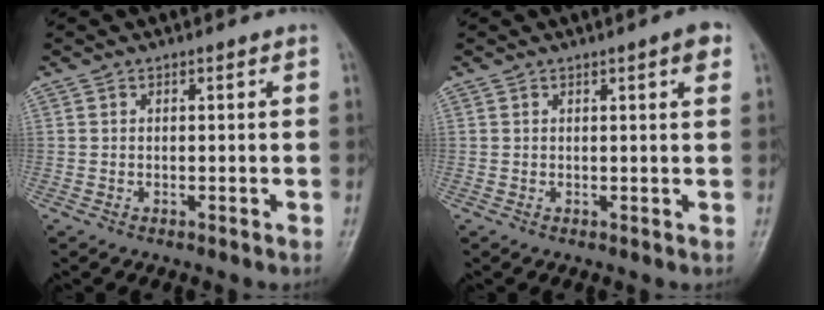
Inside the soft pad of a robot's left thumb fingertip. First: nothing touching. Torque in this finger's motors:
{"motor_torque": [0.70, 0.40, 0.42, -0.04, 0.00]}